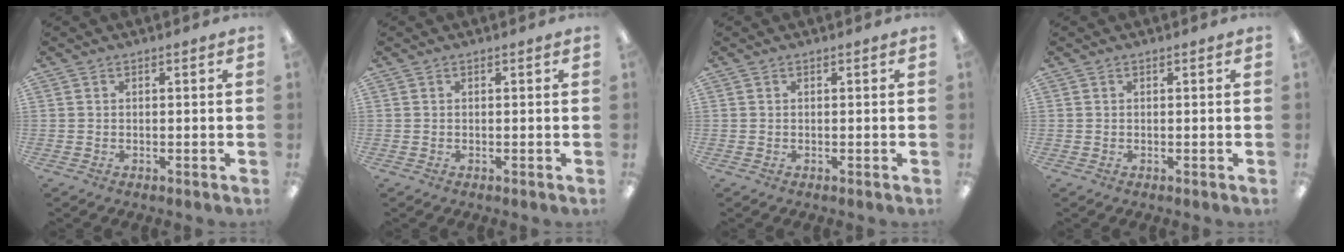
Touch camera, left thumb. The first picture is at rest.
{"total": 0.0}
{"total": 0.0}
{"total": 0.0}